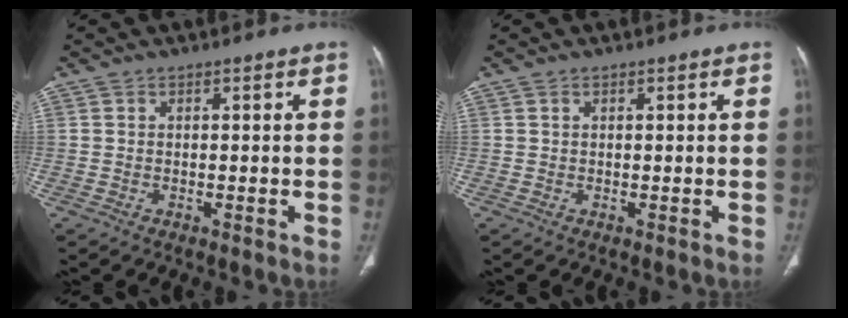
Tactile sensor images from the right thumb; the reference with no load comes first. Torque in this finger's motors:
{"motor_torque": [-0.12, 0.38, -0.29, 0.17, 0.02]}